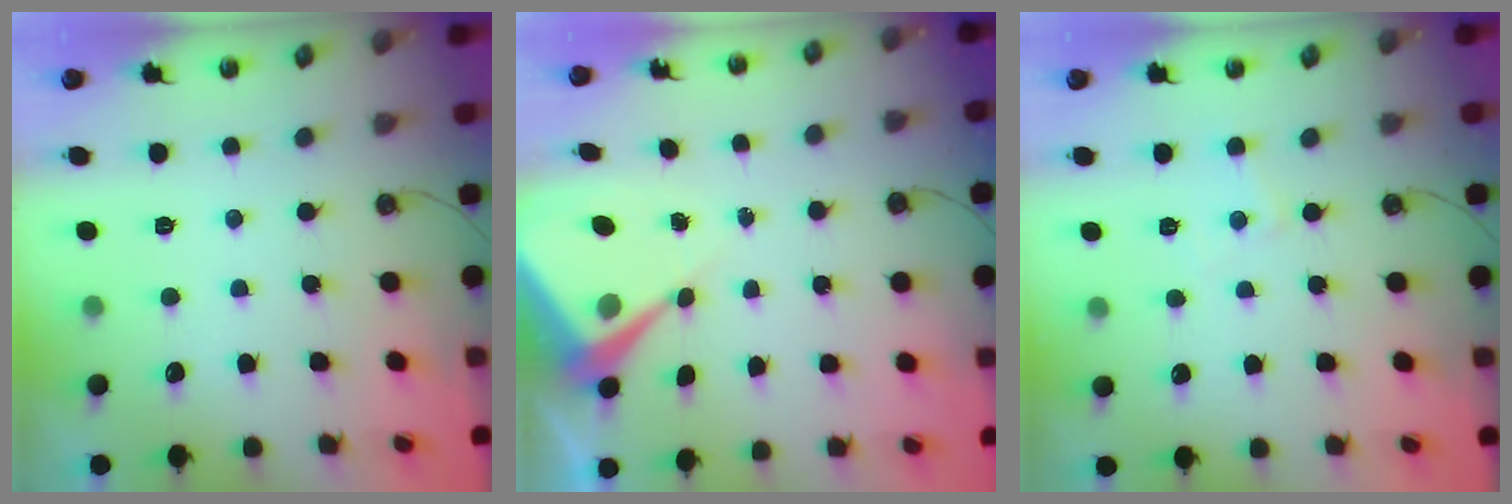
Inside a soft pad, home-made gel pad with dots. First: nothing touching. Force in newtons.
{"total": 7.0, "press": 7.0, "slide": 0.3}
{"total": 4.2, "press": 4.2, "slide": 0.5}